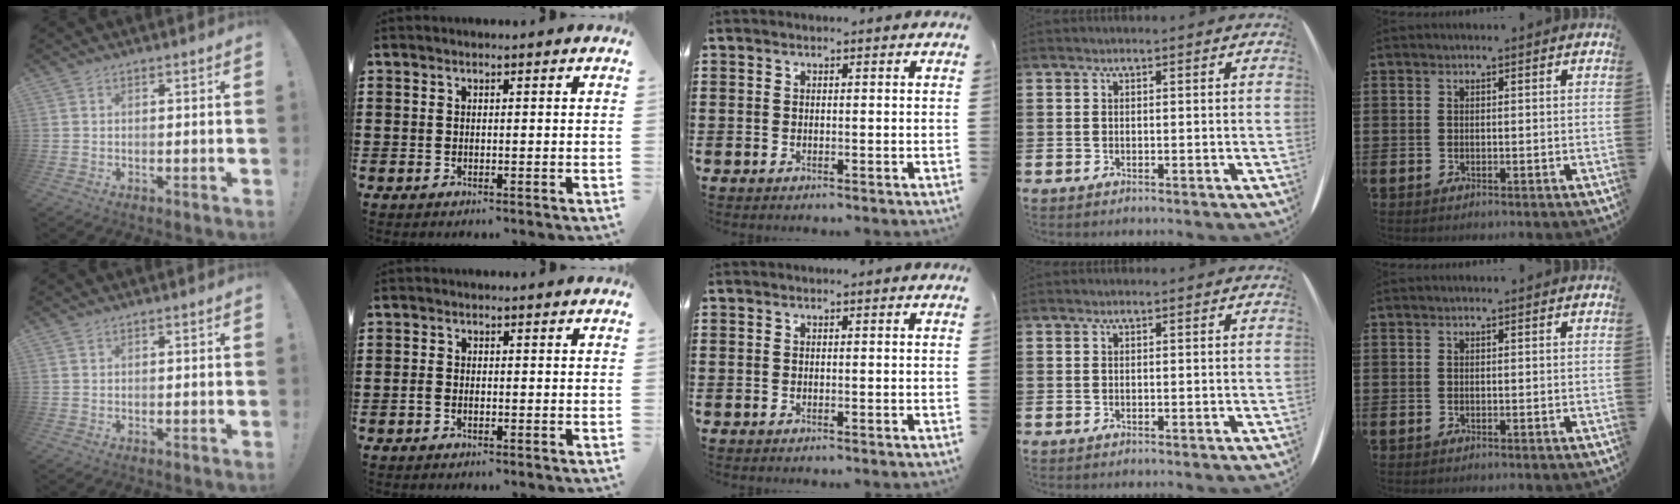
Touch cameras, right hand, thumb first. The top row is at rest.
{"index": {"total": 1.3, "force": [-0.5, 0.6, 1.0], "torque": [-0.027, -0.003, -0.013]}}